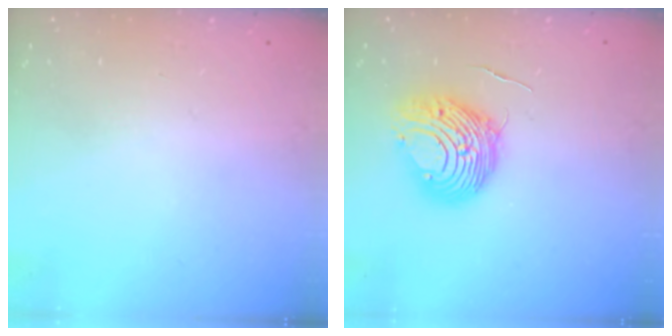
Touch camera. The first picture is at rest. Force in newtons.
{"total": 10.4, "press": 10.3, "slide": 1.0}